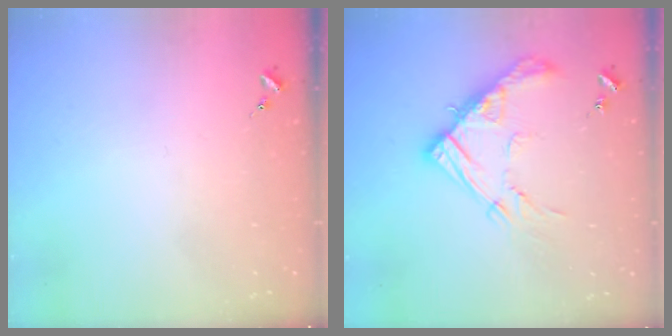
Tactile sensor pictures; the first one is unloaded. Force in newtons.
{"total": 16.8, "press": 16.7, "slide": 1.7}